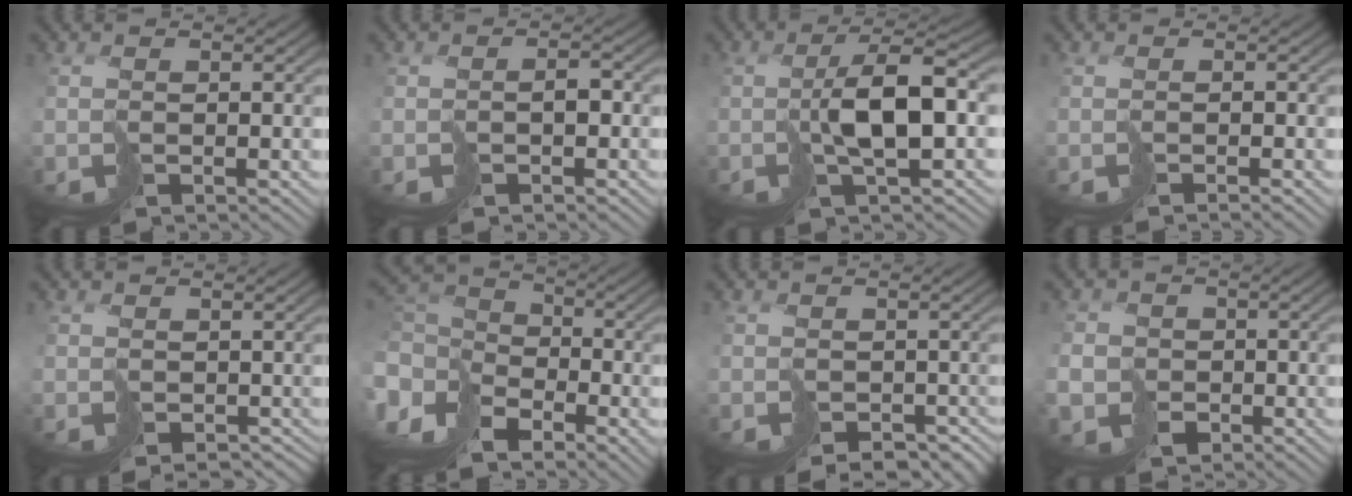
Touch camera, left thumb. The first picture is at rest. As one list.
[{"total": 1.3, "force": [-0.6, 0.6, 1.0], "torque": [-0.014, 0.003, -0.012]}, {"total": 4.9, "force": [0.5, 0.9, 4.8], "torque": [-0.085, 0.015, 0.011]}, {"total": 1.2, "force": [-0.9, -0.8, 0.0], "torque": [0.001, -0.002, -0.017]}, {"total": 1.3, "force": [0.0, 1.2, 0.6], "torque": [-0.009, -0.006, 0.001]}, {"total": 11.7, "force": [-4.9, 7.9, 7.0], "torque": [-0.202, -0.034, -0.078]}, {"total": 3.5, "force": [-2.0, 2.6, 1.2], "torque": [-0.009, -0.015, -0.012]}, {"total": 4.6, "force": [-1.8, 4.1, 1.1], "torque": [-0.020, -0.017, -0.051]}]